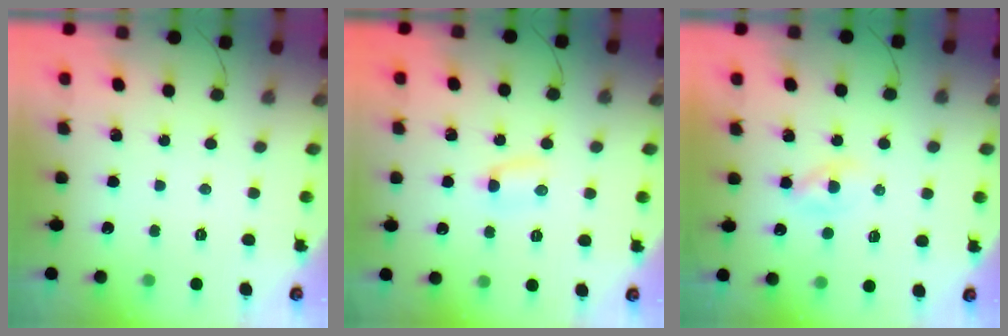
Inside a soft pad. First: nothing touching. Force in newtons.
{"total": 2.6, "press": 2.5, "slide": 0.9}
{"total": 1.9, "press": 1.6, "slide": 0.9}